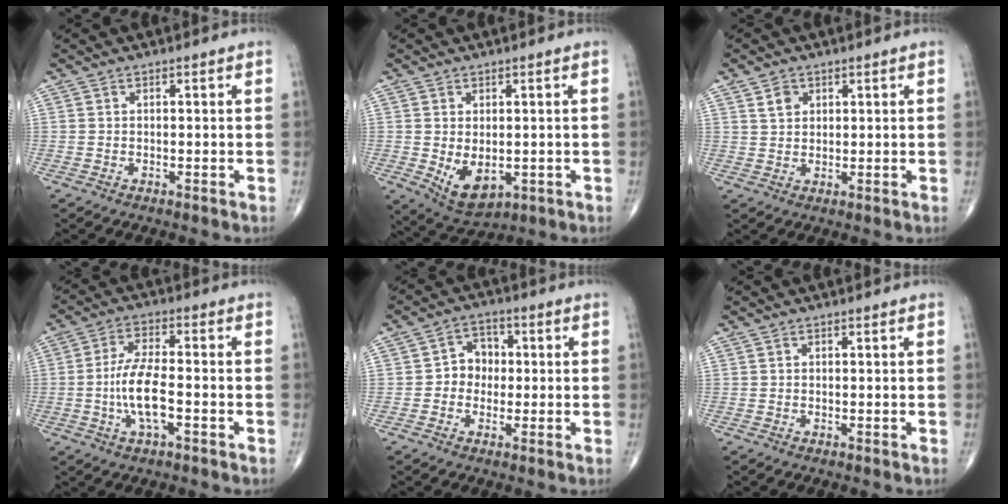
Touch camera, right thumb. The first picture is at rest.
{"total": 7.5, "force": [-1.1, 4.5, 5.8], "torque": [-0.084, -0.013, 0.002]}
{"total": 2.9, "force": [1.5, 2.2, 1.2], "torque": [-0.011, -0.008, 0.029]}
{"total": 8.7, "force": [-1.9, 3.0, 8.0], "torque": [-0.164, 0.014, -0.039]}
{"total": 5.5, "force": [-0.1, 4.8, 2.7], "torque": [-0.012, 0.017, -0.012]}
{"total": 0.0}